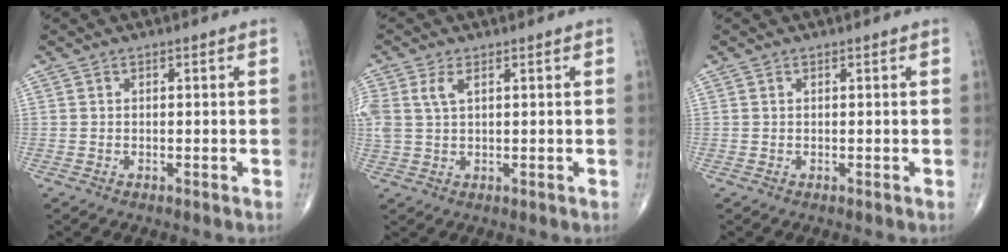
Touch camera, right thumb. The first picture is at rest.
{"total": 4.3, "force": [1.7, 2.1, 3.4], "torque": [-0.088, 0.009, 0.039]}
{"total": 0.0}